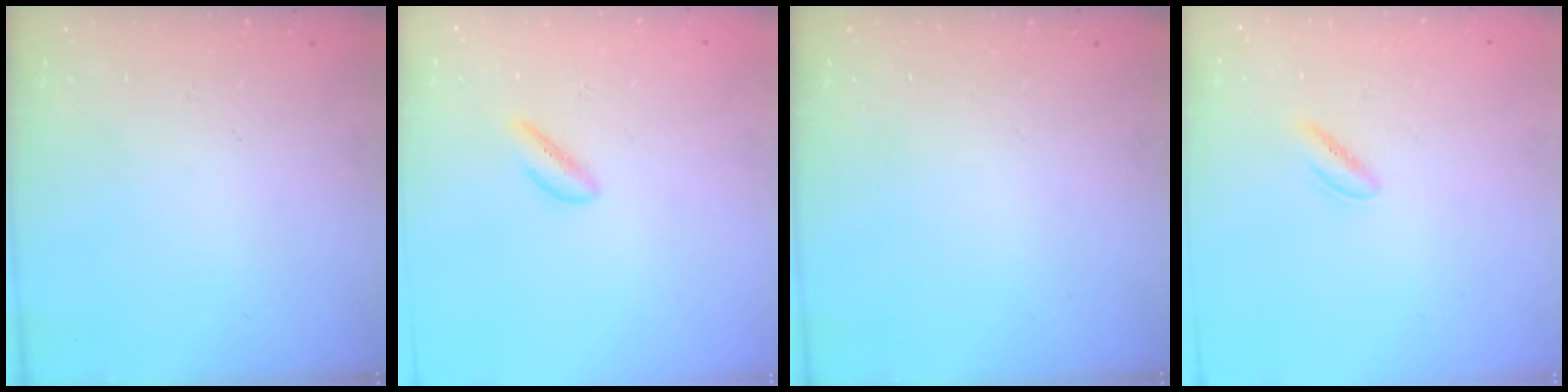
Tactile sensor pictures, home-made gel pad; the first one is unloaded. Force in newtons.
{"total": 1.7, "press": 1.6, "slide": 0.6}
{"total": 0.0}
{"total": 2.3, "press": 2.1, "slide": 0.9}